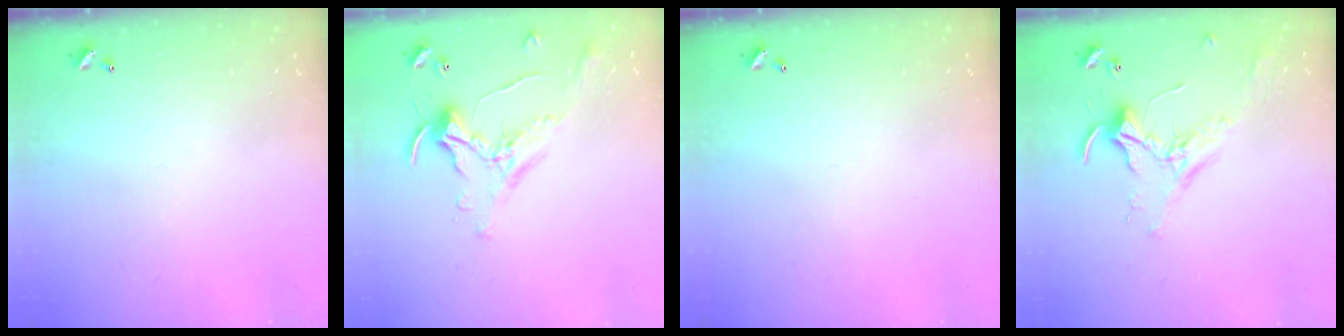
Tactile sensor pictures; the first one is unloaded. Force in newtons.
{"total": 0.8, "press": 0.8, "slide": 0.2}
{"total": 0.0}
{"total": 2.1, "press": 2.1, "slide": 0.5}